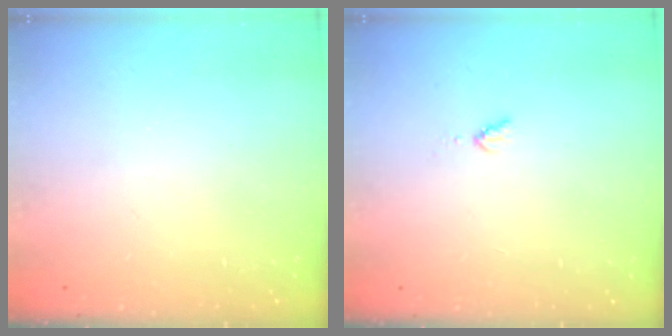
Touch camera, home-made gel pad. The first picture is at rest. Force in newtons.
{"total": 2.8, "press": 2.8, "slide": 0.4}